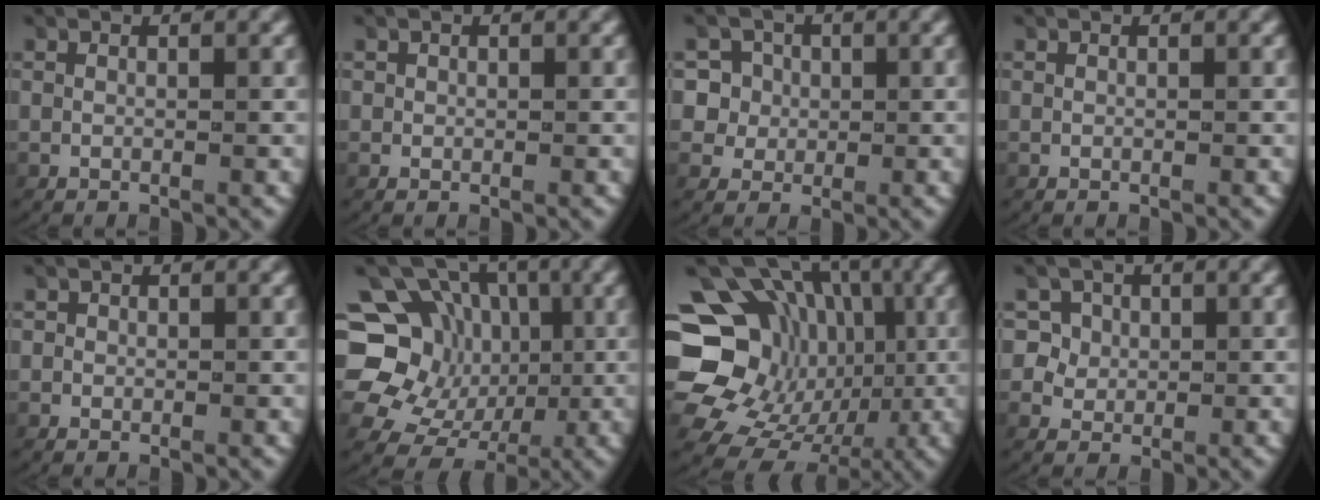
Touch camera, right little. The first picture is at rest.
{"total": 0.6, "force": [0.2, 0.6, 0.0], "torque": [-0.009, -0.005, 0.005]}
{"total": 6.8, "force": [0.2, 6.4, 2.3], "torque": [-0.064, -0.017, 0.003]}
{"total": 0.0}
{"total": 0.9, "force": [0.1, 0.9, 0.1], "torque": [-0.008, -0.005, 0.002]}
{"total": 13.8, "force": [0.7, 12.3, 6.4], "torque": [-0.140, -0.041, 0.017]}
{"total": 18.3, "force": [0.6, 15.9, 9.0], "torque": [-0.194, -0.055, 0.019]}
{"total": 5.7, "force": [0.7, 5.2, 2.2], "torque": [-0.054, -0.014, 0.012]}